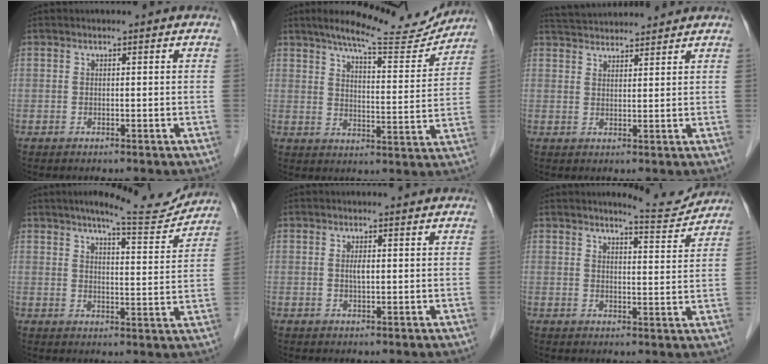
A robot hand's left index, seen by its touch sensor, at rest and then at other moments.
{"total": 13.8, "force": [12.6, 1.6, 5.4], "torque": [-0.078, -0.011, 0.173]}
{"total": 8.8, "force": [8.5, 1.0, 2.2], "torque": [-0.044, 0.037, 0.133]}
{"total": 9.6, "force": [8.9, 0.7, 3.5], "torque": [-0.050, -0.006, 0.115]}
{"total": 1.3, "force": [0.2, 0.2, 1.3], "torque": [-0.026, 0.001, 0.004]}
{"total": 5.5, "force": [5.4, 0.1, 0.9], "torque": [-0.022, -0.016, 0.068]}